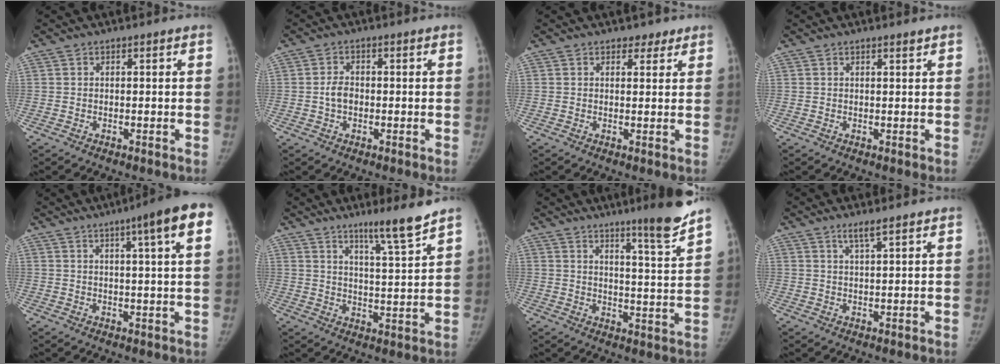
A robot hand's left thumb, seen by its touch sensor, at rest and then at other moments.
{"total": 3.0, "force": [-0.3, 2.0, 2.2], "torque": [-0.038, 0.010, -0.009]}
{"total": 2.3, "force": [1.8, 1.3, 0.7], "torque": [0.006, -0.010, 0.021]}
{"total": 0.9, "force": [0.7, -0.1, 0.5], "torque": [-0.010, -0.007, 0.014]}
{"total": 11.2, "force": [5.3, 0.6, 9.9], "torque": [-0.133, -0.002, 0.059]}
{"total": 8.4, "force": [6.5, -0.4, 5.4], "torque": [-0.085, -0.054, 0.108]}
{"total": 10.3, "force": [7.9, -0.2, 6.6], "torque": [-0.086, -0.061, 0.113]}
{"total": 2.8, "force": [2.1, -0.1, 1.9], "torque": [-0.041, -0.011, 0.042]}